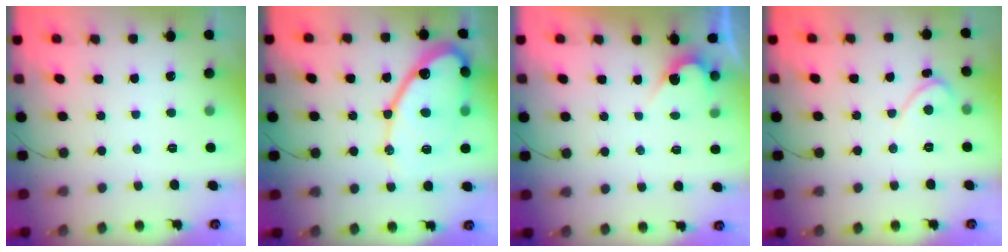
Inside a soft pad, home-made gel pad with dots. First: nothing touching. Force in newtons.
{"total": 16.9, "press": 16.8, "slide": 1.5}
{"total": 2.8, "press": 2.8, "slide": 0.2}
{"total": 2.2, "press": 2.2, "slide": 0.2}